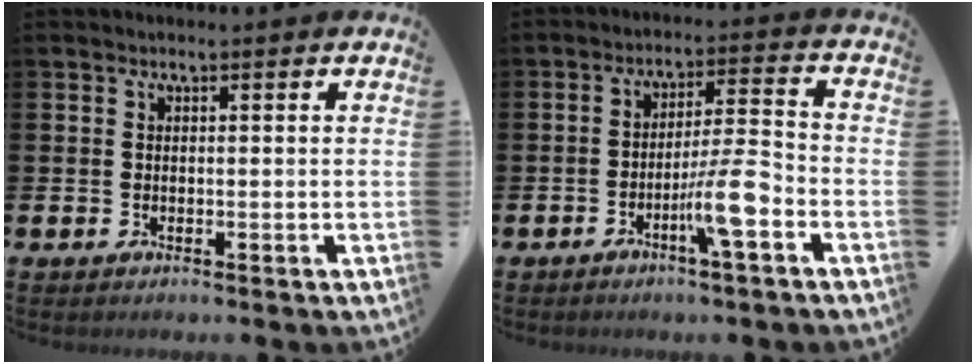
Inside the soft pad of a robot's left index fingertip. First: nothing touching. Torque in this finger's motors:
{"motor_torque": [0.24, 0.37, 0.68, 0.21]}